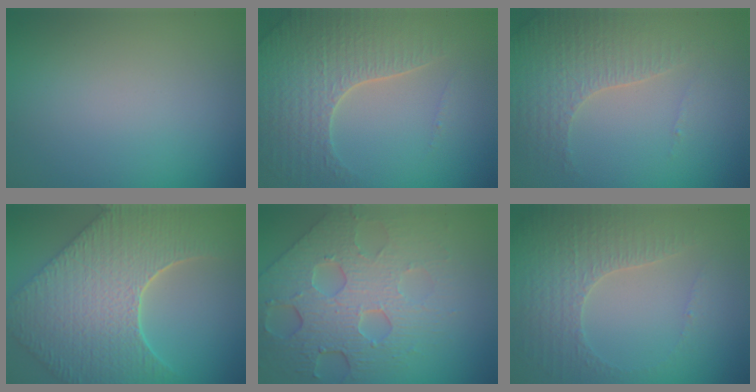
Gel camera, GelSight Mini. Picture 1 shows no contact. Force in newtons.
{"total": 4.9, "press": 4.5, "slide": 2.1}
{"total": 4.4, "press": 3.3, "slide": 2.9}
{"total": 9.4, "press": 7.5, "slide": 5.6}
{"total": 8.1, "press": 5.5, "slide": 6.0}
{"total": 3.3, "press": 3.2, "slide": 0.9}